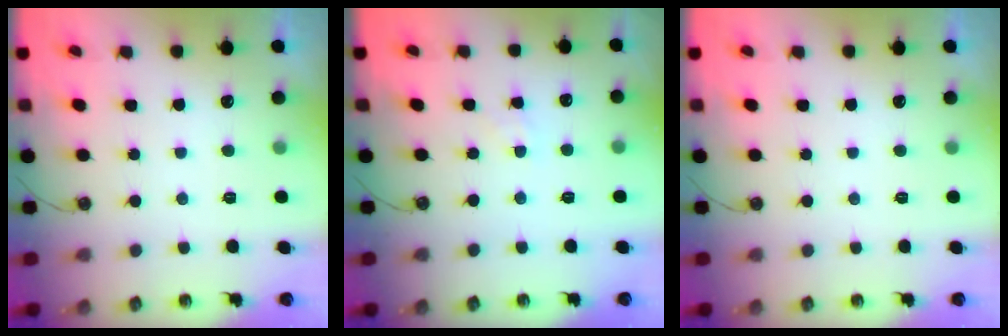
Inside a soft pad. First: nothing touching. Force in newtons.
{"total": 2.4, "press": 2.4, "slide": 0.2}
{"total": 0.0}